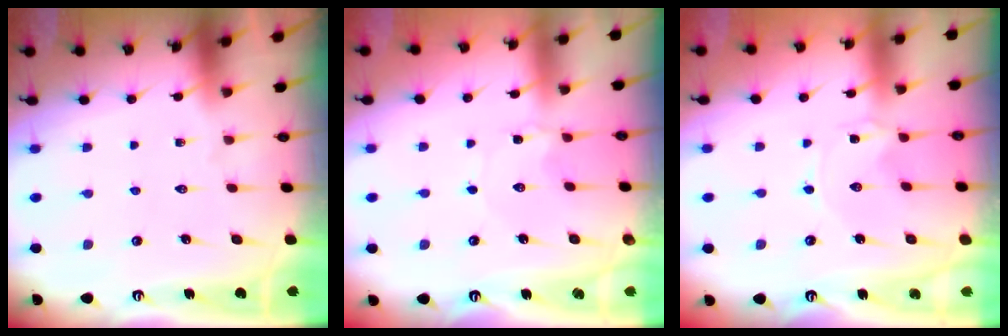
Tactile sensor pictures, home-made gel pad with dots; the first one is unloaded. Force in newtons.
{"total": 0.8, "press": 0.8, "slide": 0.1}
{"total": 0.0}